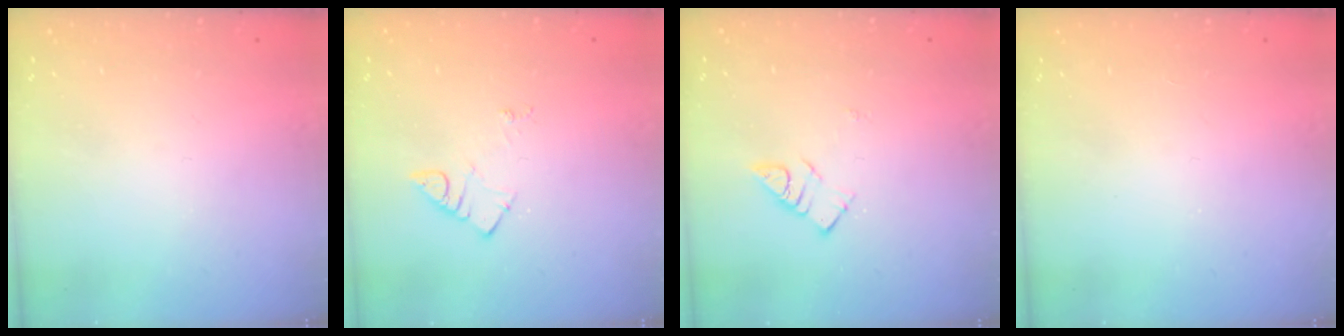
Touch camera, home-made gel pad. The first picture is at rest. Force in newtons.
{"total": 3.8, "press": 3.8, "slide": 0.5}
{"total": 5.0, "press": 5.0, "slide": 0.2}
{"total": 2.8, "press": 2.8, "slide": 0.4}